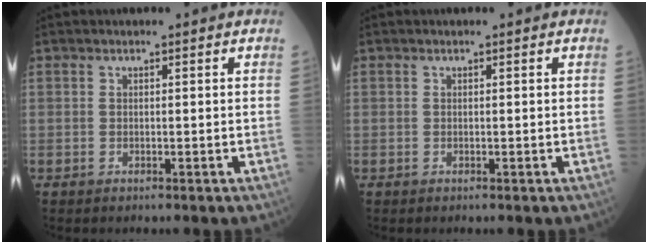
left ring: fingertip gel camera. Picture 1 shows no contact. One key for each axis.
{"total": 0.0}